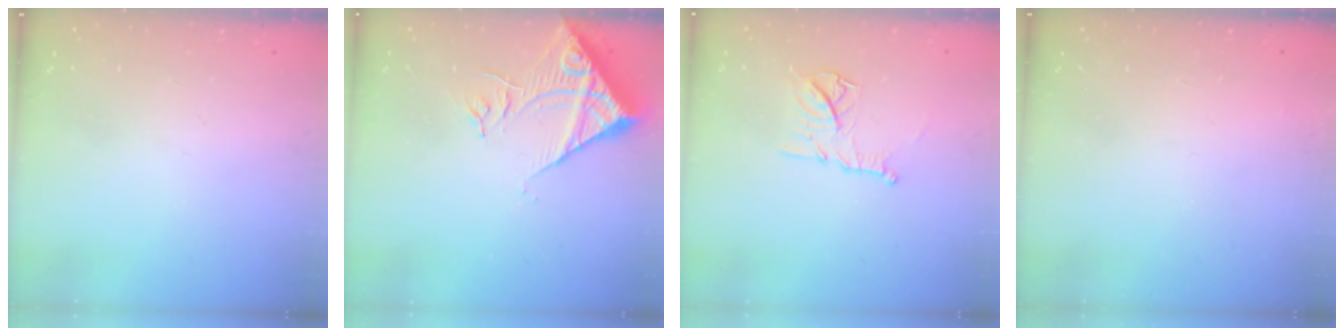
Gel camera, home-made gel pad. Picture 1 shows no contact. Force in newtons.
{"total": 11.7, "press": 11.6, "slide": 1.5}
{"total": 11.4, "press": 11.4, "slide": 0.6}
{"total": 3.6, "press": 3.6, "slide": 0.1}